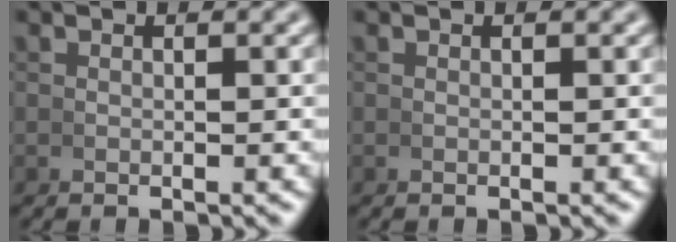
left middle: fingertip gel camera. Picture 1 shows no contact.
{"total": 0.0}